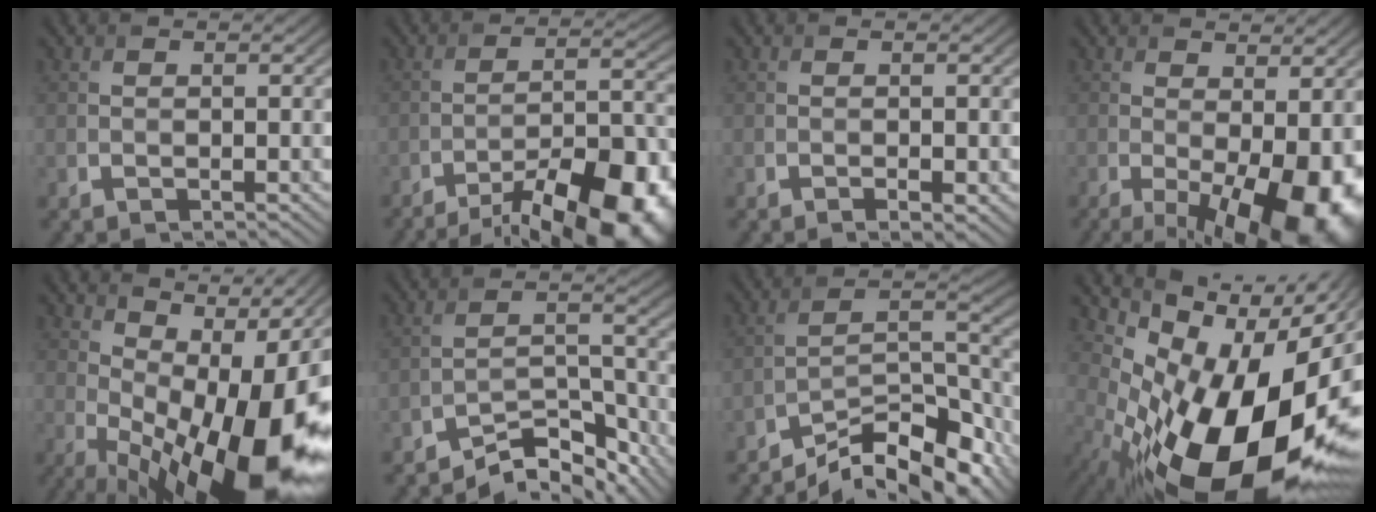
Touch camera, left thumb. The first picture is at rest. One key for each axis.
{"total": 16.0, "fx": -11.5, "fy": 4.7, "fz": 10.0, "tx": -0.137, "ty": -0.009, "tz": -0.167}
{"total": 1.5, "fx": -0.6, "fy": 0.3, "fz": 1.3, "tx": -0.020, "ty": -0.001, "tz": -0.009}
{"total": 12.8, "fx": -3.6, "fy": 5.1, "fz": 11.2, "tx": -0.160, "ty": -0.032, "tz": -0.027}
{"total": 16.3, "fx": 0.6, "fy": 6.8, "fz": 14.8, "tx": -0.190, "ty": -0.003, "tz": 0.026}
{"total": 7.4, "fx": -6.6, "fy": 2.0, "fz": 2.7, "tx": -0.034, "ty": 0.010, "tz": -0.119}
{"total": 11.9, "fx": -9.7, "fy": 3.0, "fz": 6.2, "tx": -0.101, "ty": 0.005, "tz": -0.173}
{"total": 20.2, "fx": -4.9, "fy": 10.9, "fz": 16.3, "tx": -0.261, "ty": -0.032, "tz": -0.076}